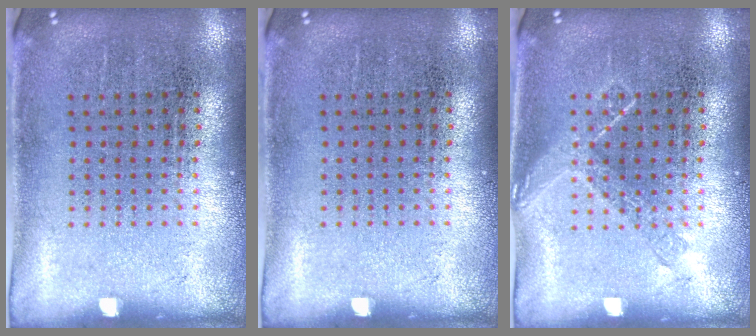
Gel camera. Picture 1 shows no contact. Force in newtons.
{"total": 0.0}
{"total": 1.8, "press": 1.8, "slide": 0.4}